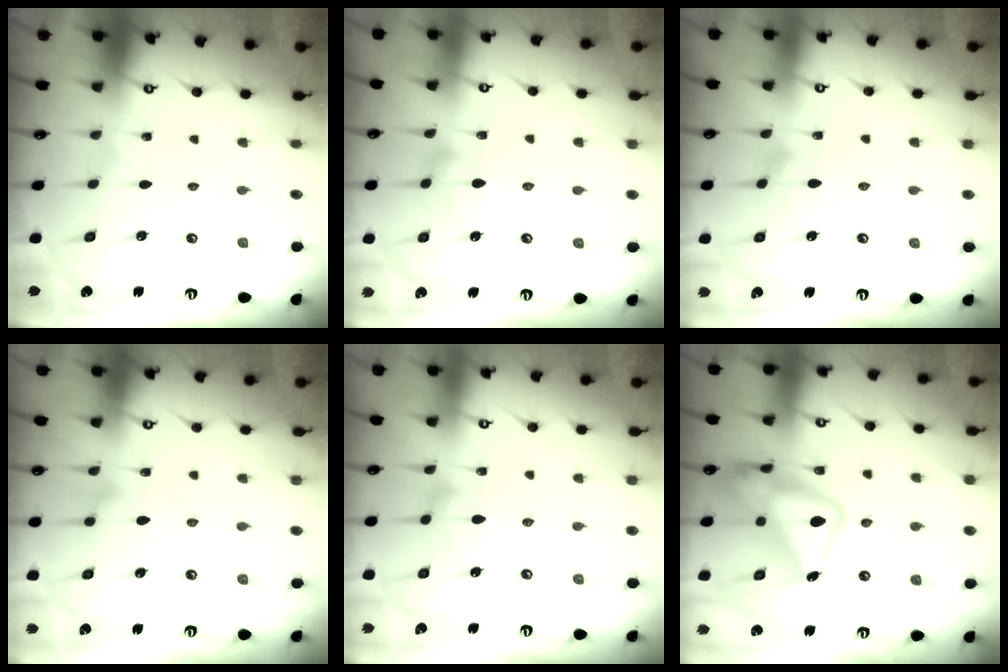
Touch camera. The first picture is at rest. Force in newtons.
{"total": 8.7, "press": 8.6, "slide": 0.5}
{"total": 8.2, "press": 8.1, "slide": 0.4}
{"total": 7.1, "press": 7.1, "slide": 0.3}
{"total": 9.8, "press": 9.8, "slide": 0.6}
{"total": 18.3, "press": 18.2, "slide": 1.6}